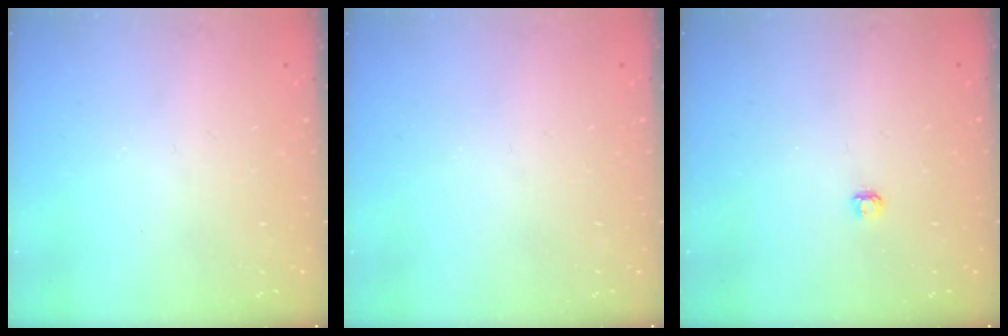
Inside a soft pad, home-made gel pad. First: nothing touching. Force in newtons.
{"total": 0.0}
{"total": 2.8, "press": 2.8, "slide": 0.3}